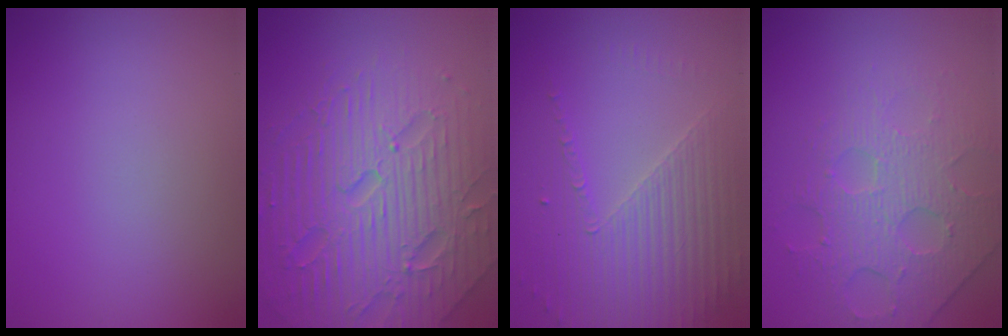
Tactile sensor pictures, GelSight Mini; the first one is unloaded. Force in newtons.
{"total": 7.4, "press": 7.3, "slide": 1.6}
{"total": 3.7, "press": 3.3, "slide": 1.5}
{"total": 4.0, "press": 3.8, "slide": 1.2}